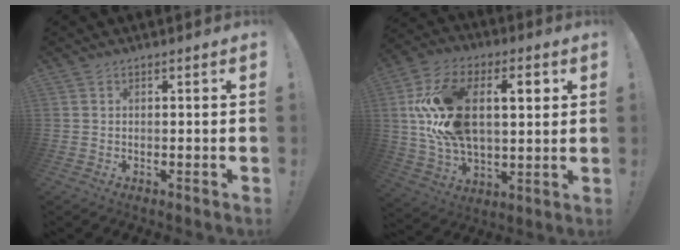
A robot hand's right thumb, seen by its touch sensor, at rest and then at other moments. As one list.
[{"total": 21.4, "force": [4.5, 13.0, 16.4], "torque": [-0.290, 0.003, 0.075]}]